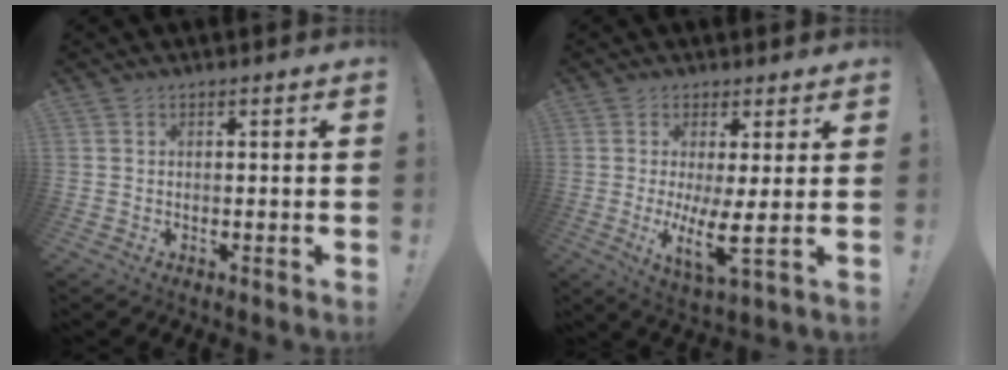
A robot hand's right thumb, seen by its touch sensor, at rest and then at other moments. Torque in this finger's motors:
{"motor_torque": [0.19, 0.24, 0.54, 0.41, 0.26]}